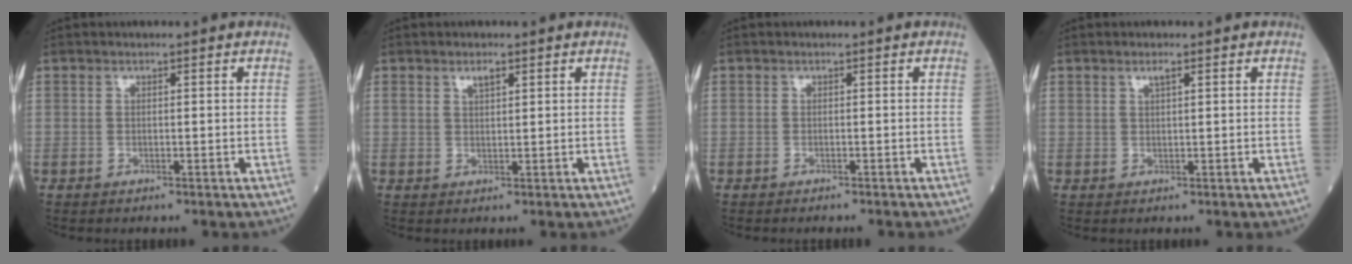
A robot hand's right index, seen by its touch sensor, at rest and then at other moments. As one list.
[{"total": 1.8, "force": [1.1, 0.5, 1.2], "torque": [-0.024, 0.001, 0.022]}, {"total": 1.8, "force": [-1.6, 0.1, 0.8], "torque": [-0.010, -0.003, -0.015]}, {"total": 1.2, "force": [0.7, 0.2, 0.9], "torque": [-0.018, 0.000, 0.014]}]